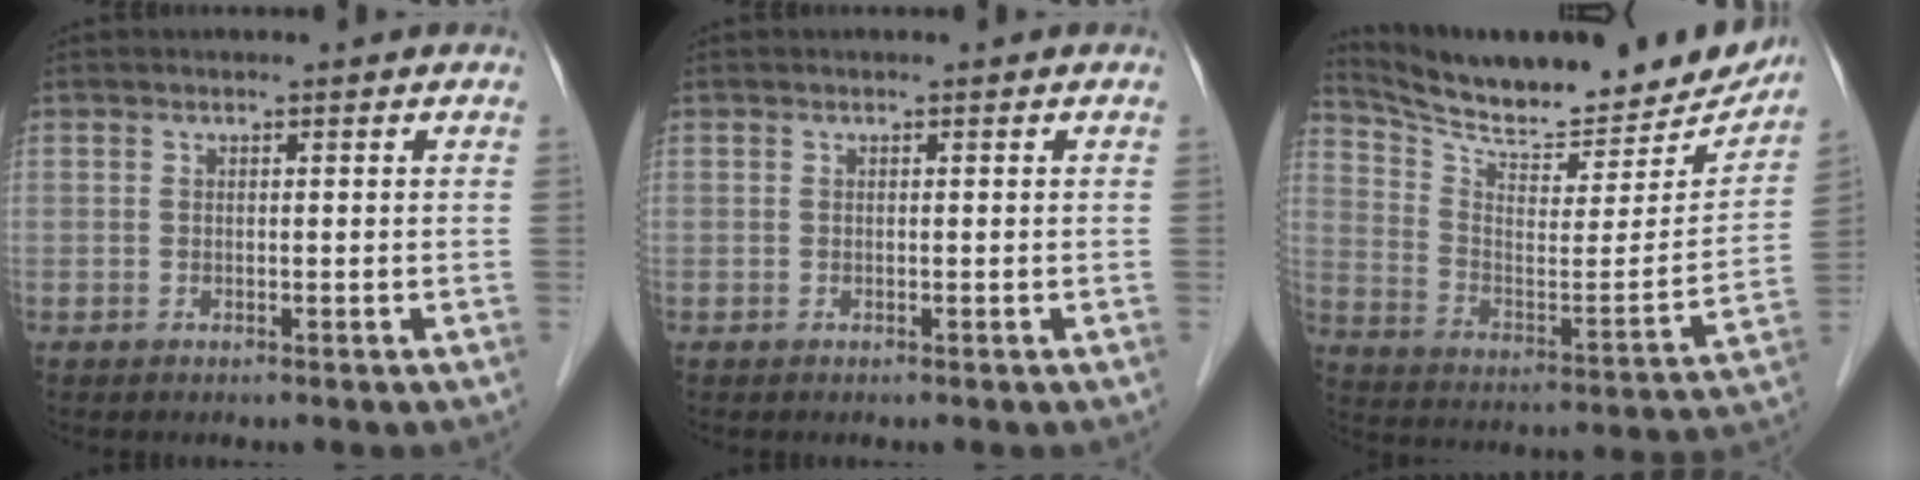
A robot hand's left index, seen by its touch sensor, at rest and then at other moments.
{"total": 0.0}
{"total": 23.5, "force": [21.4, 4.9, 8.4], "torque": [-0.139, -0.044, 0.308]}